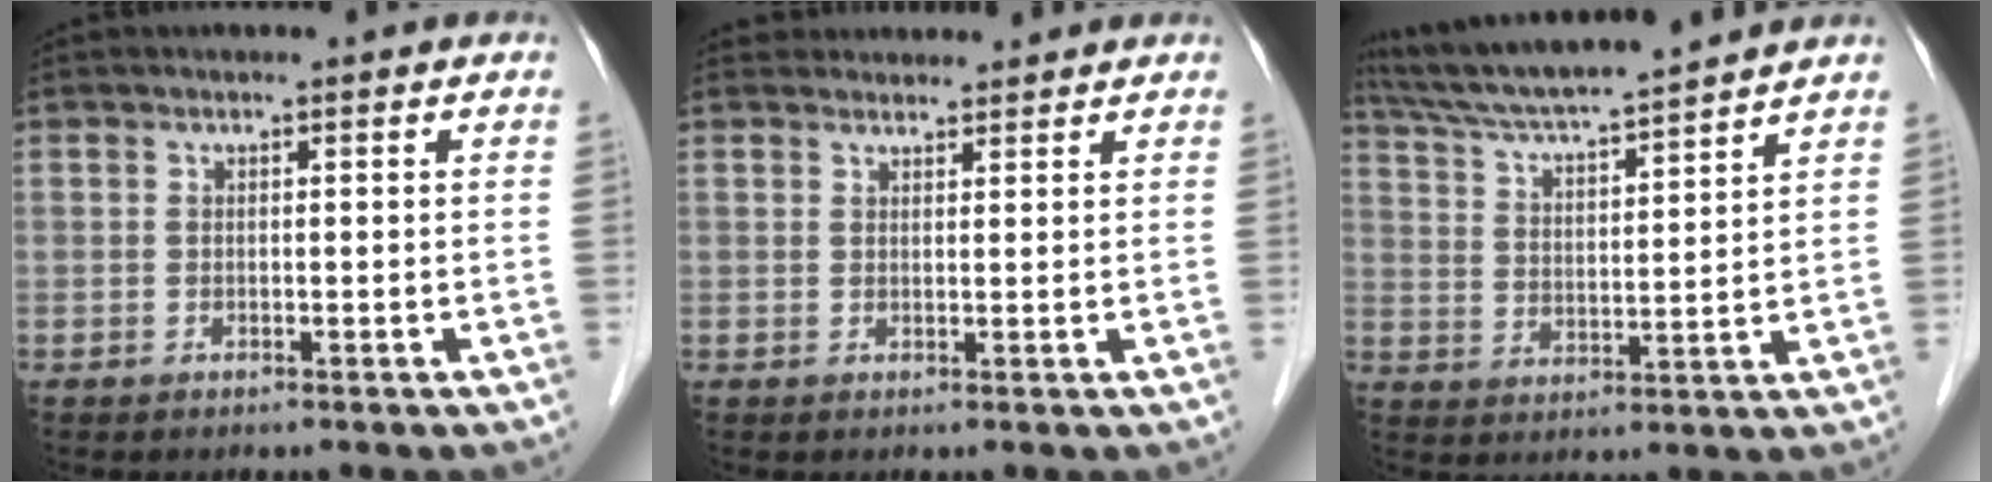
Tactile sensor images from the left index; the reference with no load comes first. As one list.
[{"total": 4.0, "force": [3.8, 1.2, 0.0], "torque": [0.003, 0.023, 0.050]}, {"total": 14.7, "force": [13.4, -0.5, 6.1], "torque": [-0.115, 0.015, 0.220]}]